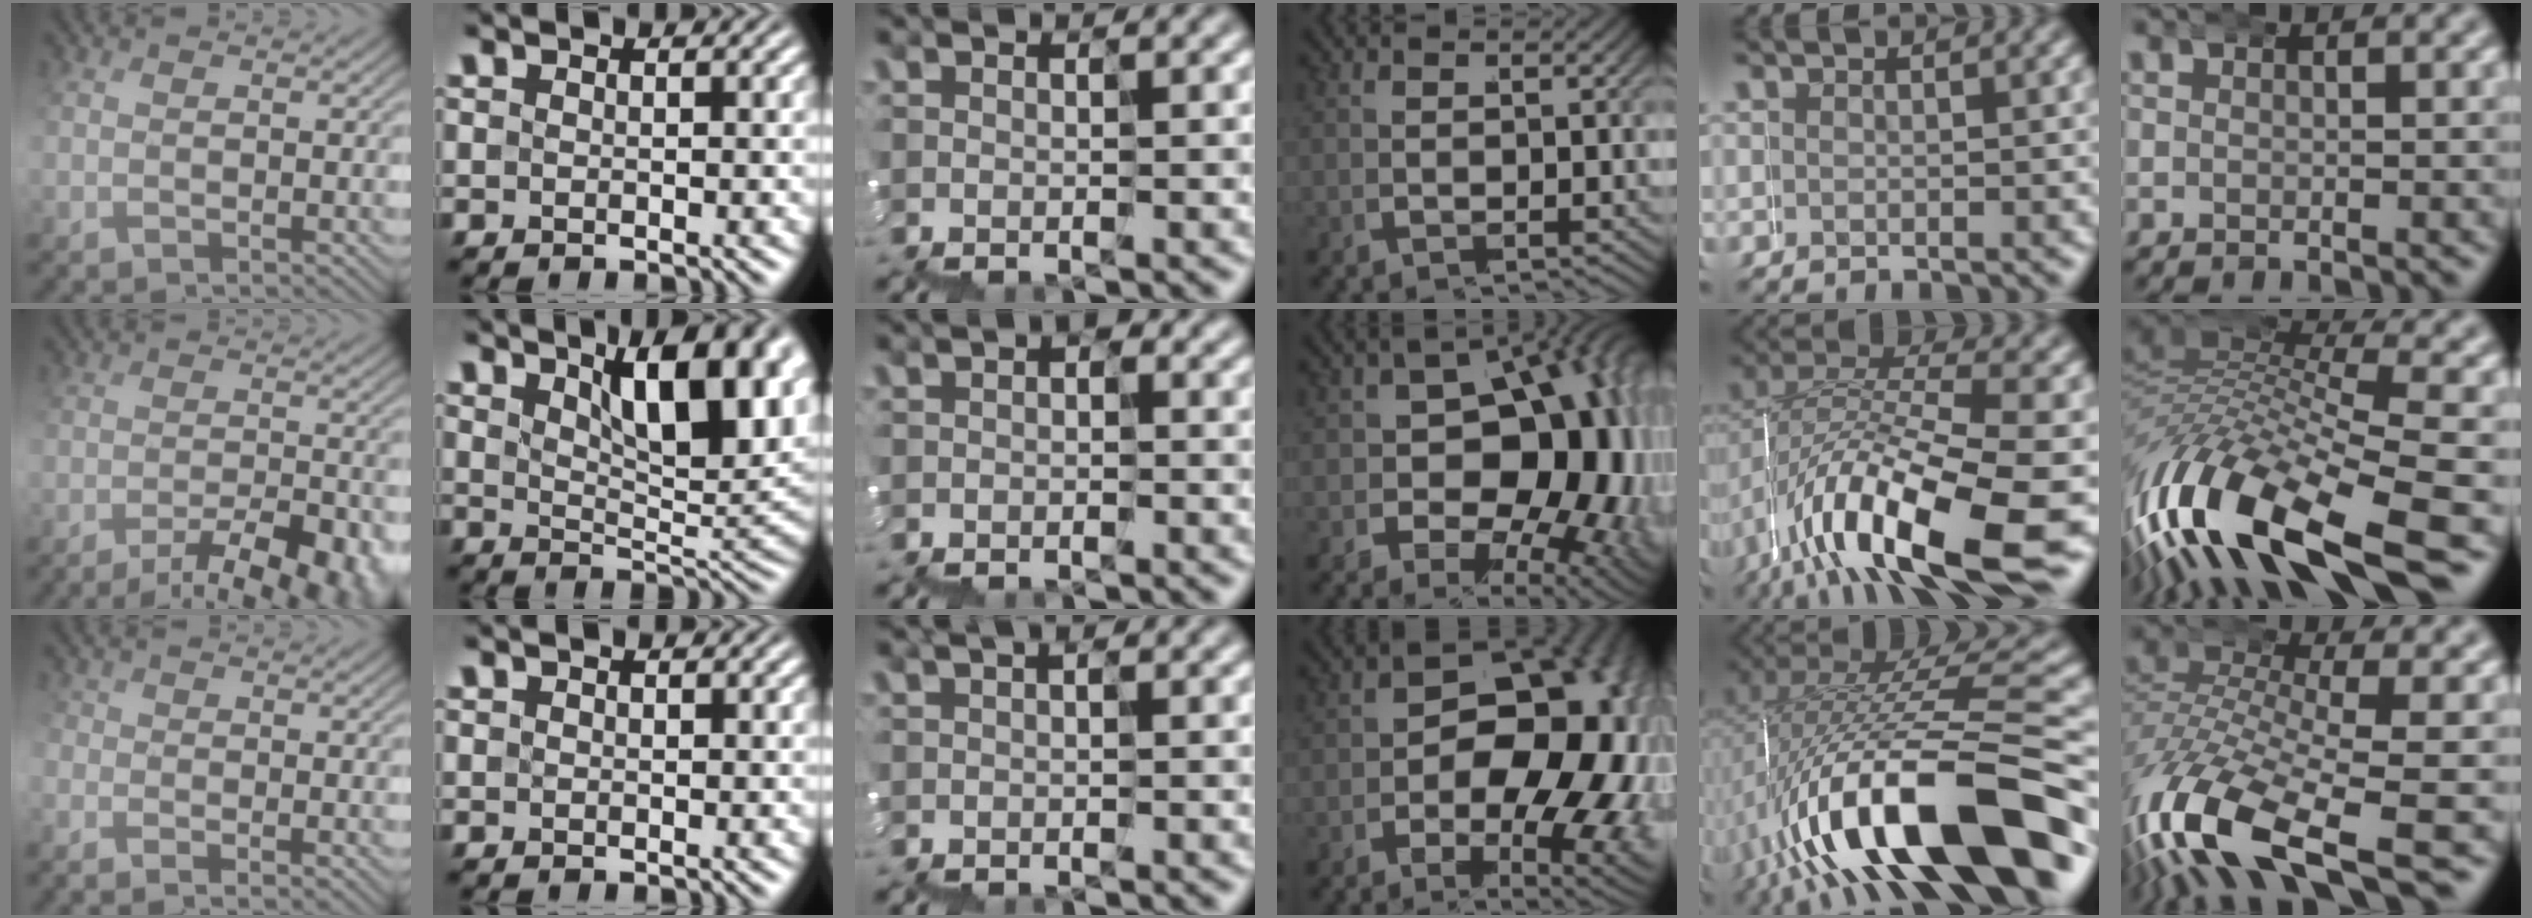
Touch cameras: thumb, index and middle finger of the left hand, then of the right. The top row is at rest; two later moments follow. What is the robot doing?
{"motion": "wrap", "object": "duck tape"}